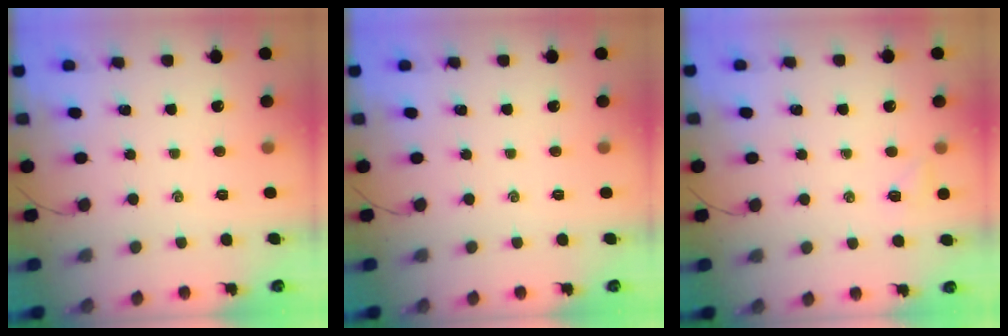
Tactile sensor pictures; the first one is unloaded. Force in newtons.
{"total": 0.0}
{"total": 3.2, "press": 3.1, "slide": 0.8}